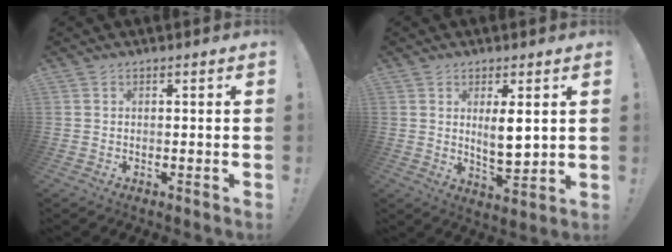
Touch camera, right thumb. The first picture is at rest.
{"total": 7.6, "force": [2.3, 2.5, 6.8], "torque": [-0.105, -0.017, 0.037]}